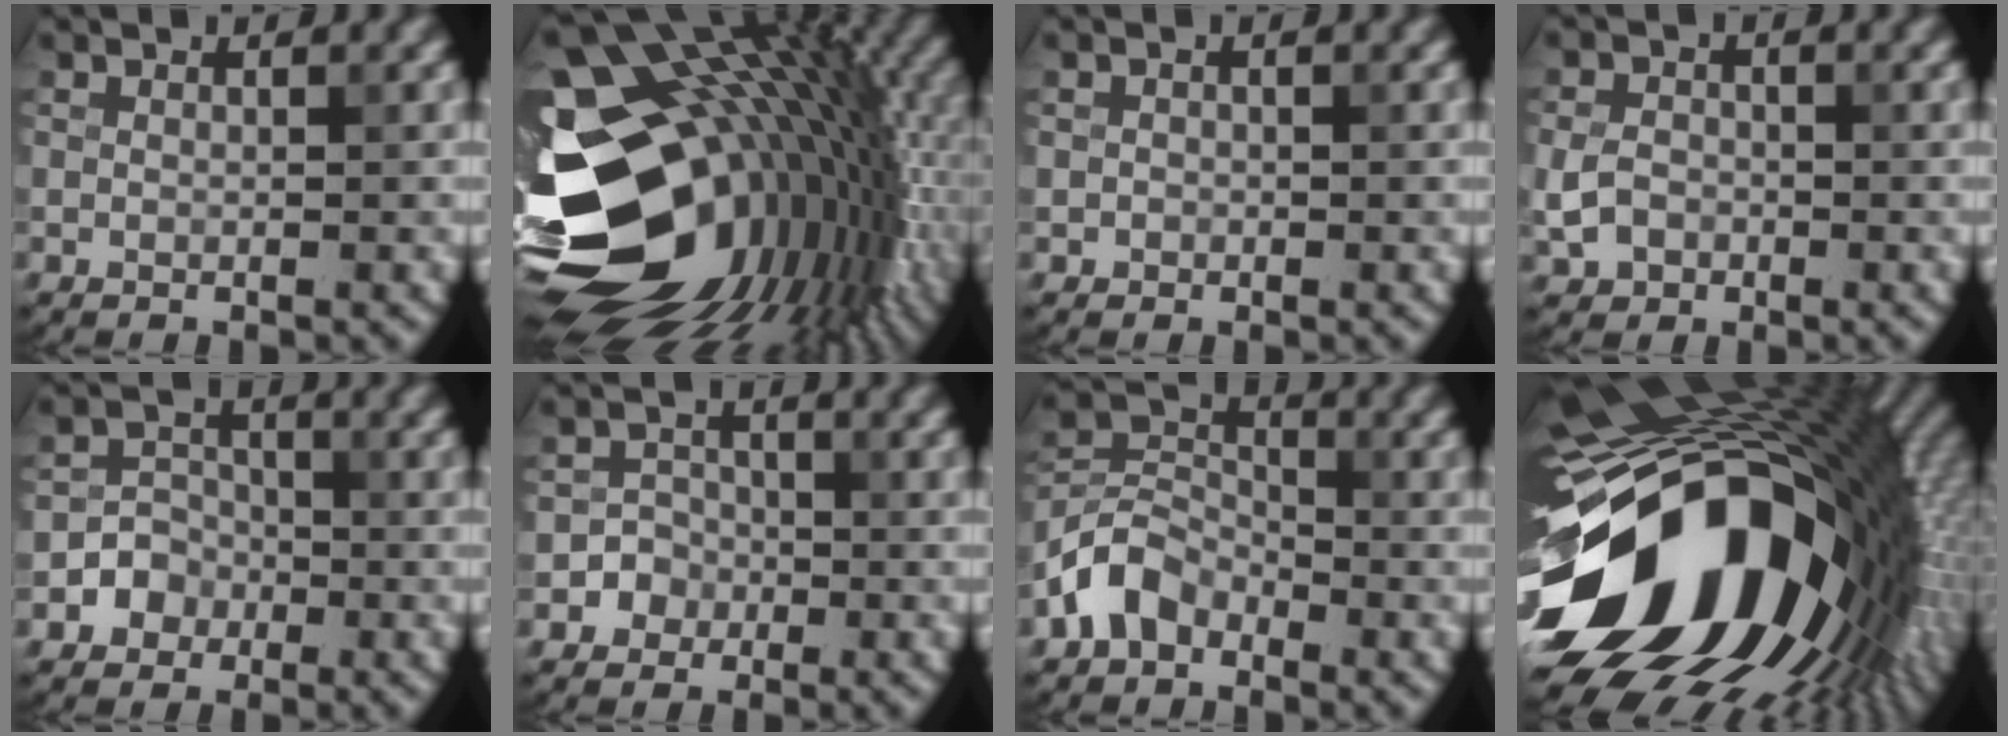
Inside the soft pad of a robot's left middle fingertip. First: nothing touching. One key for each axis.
{"total": 20.2, "fx": -3.6, "fy": 13.7, "fz": 14.4, "tx": -0.247, "ty": -0.023, "tz": -0.046}
{"total": 0.6, "fx": -0.2, "fy": 0.6, "fz": 0.0, "tx": 0.005, "ty": -0.004, "tz": -0.005}
{"total": 2.6, "fx": -0.8, "fy": 2.1, "fz": 1.3, "tx": -0.026, "ty": -0.001, "tz": -0.020}
{"total": 2.5, "fx": -1.1, "fy": 2.2, "fz": 0.5, "tx": 0.014, "ty": 0.007, "tz": -0.026}
{"total": 2.3, "fx": -0.9, "fy": 2.1, "fz": 0.1, "tx": 0.024, "ty": 0.009, "tz": -0.024}
{"total": 4.4, "fx": -2.6, "fy": 3.0, "fz": 1.9, "tx": -0.040, "ty": 0.009, "tz": -0.064}
{"total": 19.2, "fx": -3.7, "fy": 11.6, "fz": 14.9, "tx": -0.249, "ty": -0.025, "tz": -0.070}